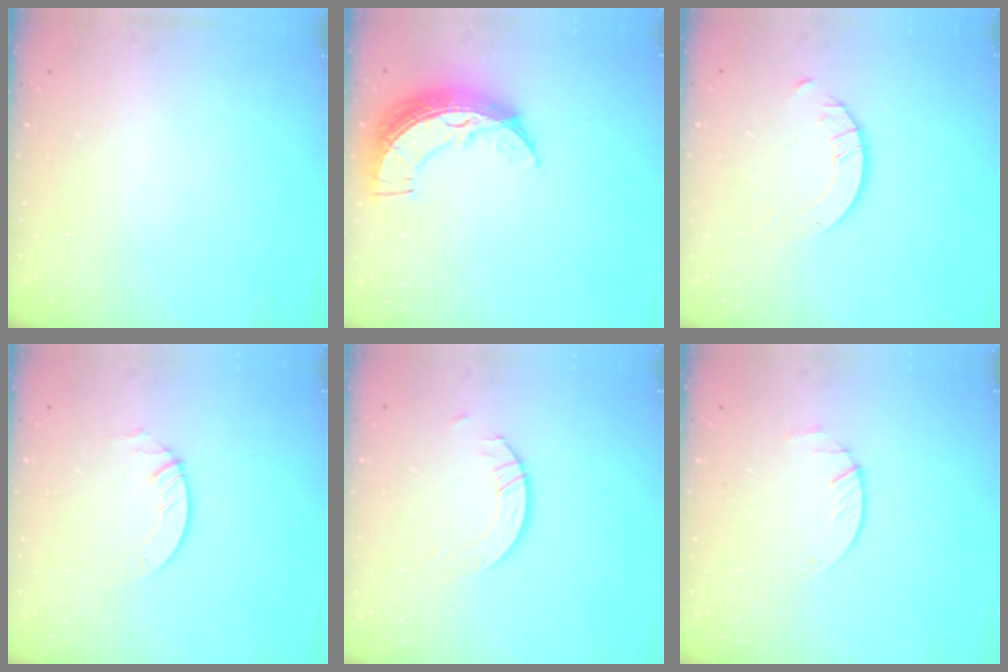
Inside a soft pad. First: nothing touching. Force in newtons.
{"total": 11.9, "press": 11.8, "slide": 1.0}
{"total": 2.1, "press": 2.1, "slide": 0.2}
{"total": 3.0, "press": 3.0, "slide": 0.2}
{"total": 3.9, "press": 3.9, "slide": 0.3}
{"total": 1.8, "press": 1.8, "slide": 0.2}